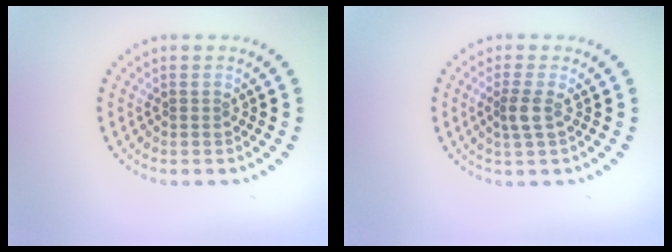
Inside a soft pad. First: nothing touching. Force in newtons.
{"total": 1.8, "press": 1.4, "slide": 1.1}